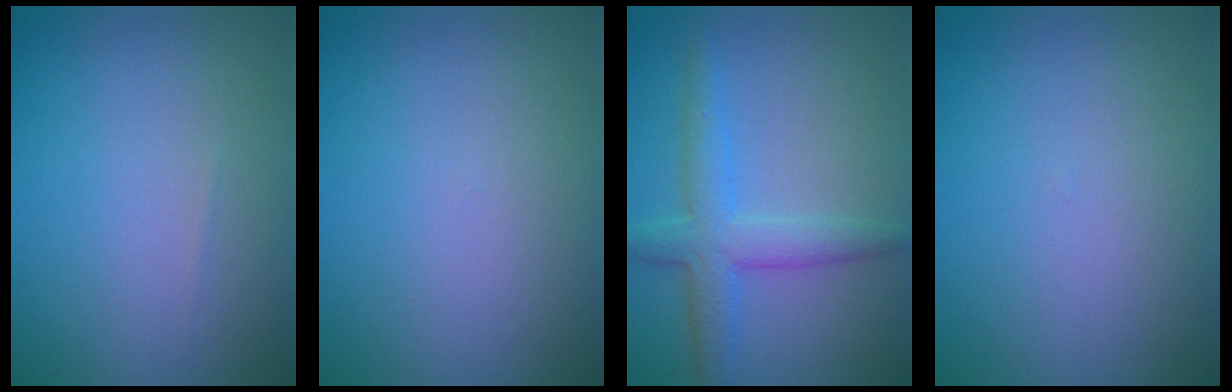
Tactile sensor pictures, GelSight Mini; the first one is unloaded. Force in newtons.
{"total": 0.0}
{"total": 4.1, "press": 4.1, "slide": 0.0}
{"total": 0.0}